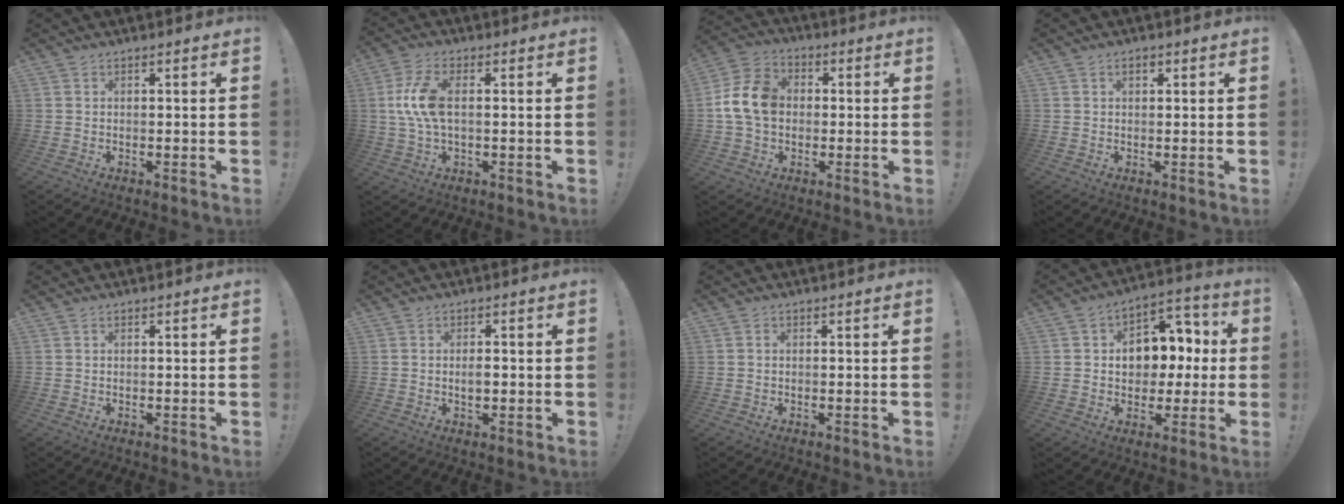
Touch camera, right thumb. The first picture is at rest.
{"total": 9.8, "force": [0.5, 4.4, 8.7], "torque": [-0.172, 0.000, 0.011]}
{"total": 12.7, "force": [0.4, 9.6, 8.3], "torque": [-0.156, 0.012, 0.011]}
{"total": 1.4, "force": [0.7, 0.8, 1.0], "torque": [-0.021, 0.003, 0.011]}
{"total": 0.0}
{"total": 2.3, "force": [-0.2, 1.2, 1.9], "torque": [-0.018, -0.002, -0.007]}
{"total": 0.0}
{"total": 10.7, "force": [0.5, 9.1, 5.7], "torque": [-0.076, 0.005, 0.020]}